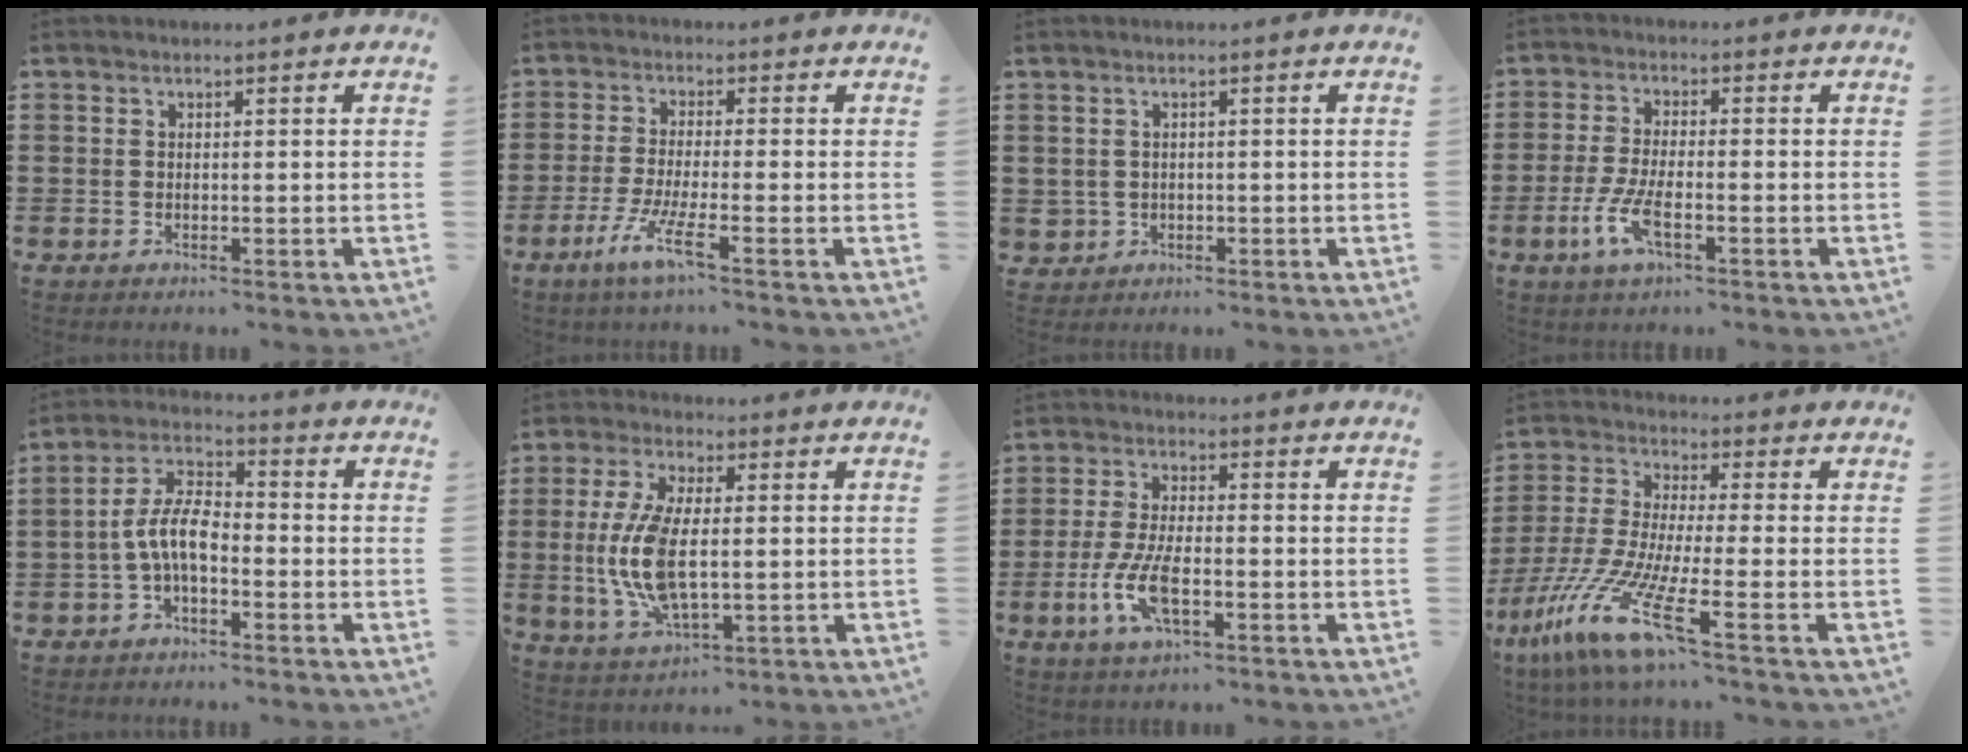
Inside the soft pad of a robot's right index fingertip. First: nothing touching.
{"total": 5.9, "force": [-3.3, 0.3, 4.9], "torque": [-0.115, -0.018, -0.066]}
{"total": 1.3, "force": [-0.1, 1.3, -0.1], "torque": [-0.004, 0.006, -0.005]}
{"total": 5.9, "force": [-2.5, 1.7, 5.1], "torque": [-0.116, -0.013, -0.050]}
{"total": 7.3, "force": [-2.0, 3.2, 6.3], "torque": [-0.151, -0.001, -0.047]}
{"total": 10.9, "force": [-0.3, 4.6, 9.9], "torque": [-0.223, -0.011, -0.008]}
{"total": 7.7, "force": [-2.7, 2.8, 6.6], "torque": [-0.157, -0.016, -0.055]}
{"total": 13.2, "force": [-8.1, 1.2, 10.3], "torque": [-0.243, -0.008, -0.161]}